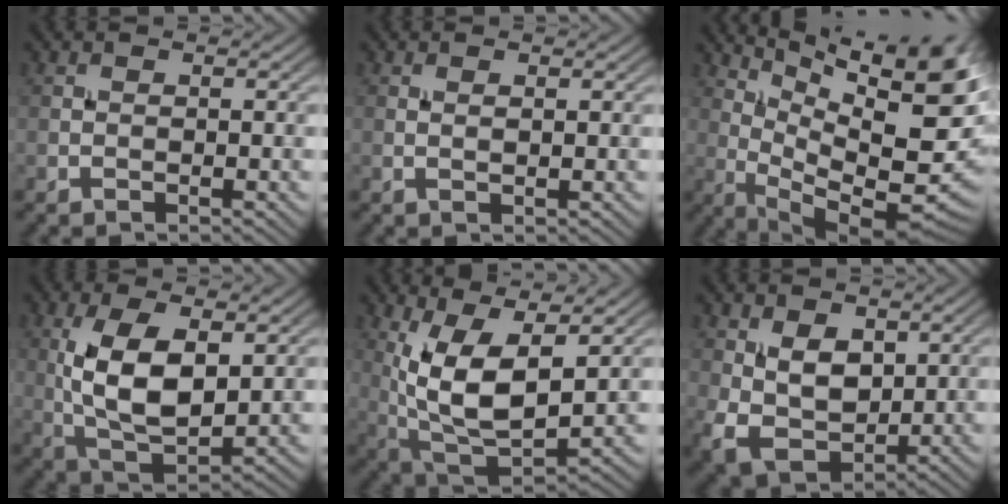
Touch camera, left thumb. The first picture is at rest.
{"total": 0.8, "force": [0.5, 0.1, 0.7], "torque": [-0.013, 0.001, 0.009]}
{"total": 17.4, "force": [6.2, 5.6, 15.3], "torque": [-0.215, 0.015, 0.118]}
{"total": 10.1, "force": [1.9, 4.8, 8.8], "torque": [-0.184, -0.003, 0.036]}
{"total": 12.9, "force": [3.1, 5.7, 11.1], "torque": [-0.235, -0.009, 0.063]}
{"total": 7.1, "force": [2.0, 4.7, 4.9], "torque": [-0.114, -0.014, 0.043]}